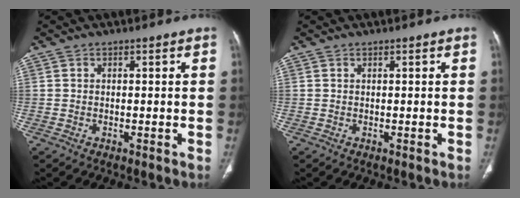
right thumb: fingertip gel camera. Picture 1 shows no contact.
{"total": 0.0}